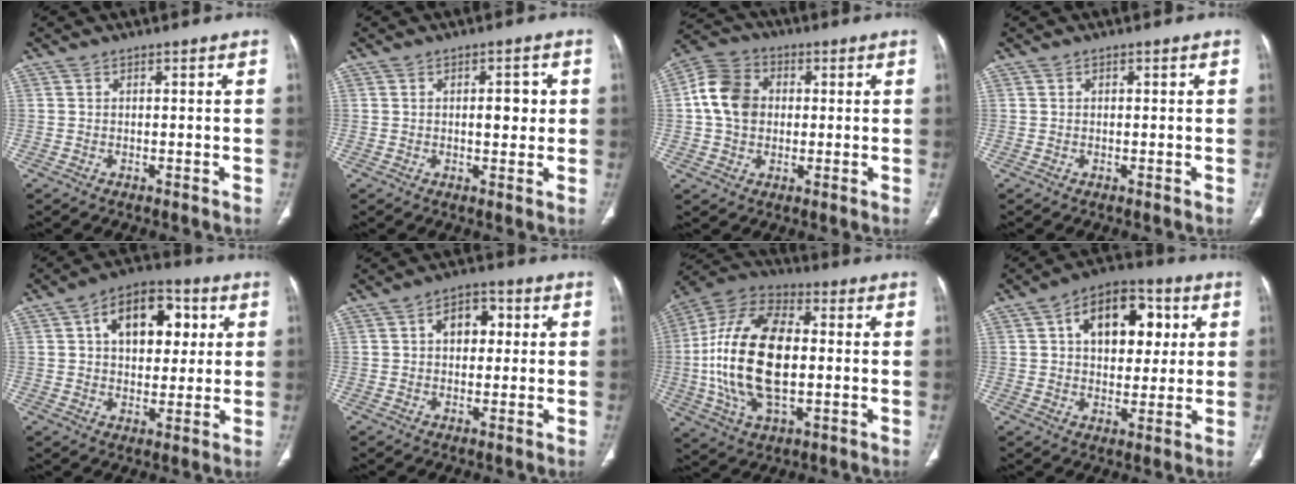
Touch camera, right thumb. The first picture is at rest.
{"total": 4.0, "force": [0.5, 2.1, 3.5], "torque": [-0.037, -0.001, 0.007]}
{"total": 9.2, "force": [0.9, 7.6, 5.2], "torque": [-0.082, 0.015, 0.009]}
{"total": 0.0}
{"total": 14.1, "force": [3.8, 9.0, 10.2], "torque": [-0.110, 0.010, 0.054]}
{"total": 6.7, "force": [1.3, 4.5, 4.7], "torque": [-0.044, 0.012, 0.014]}
{"total": 22.1, "force": [-0.7, 11.9, 18.6], "torque": [-0.374, 0.013, -0.013]}
{"total": 15.2, "force": [4.0, 9.7, 11.0], "torque": [-0.119, 0.010, 0.059]}